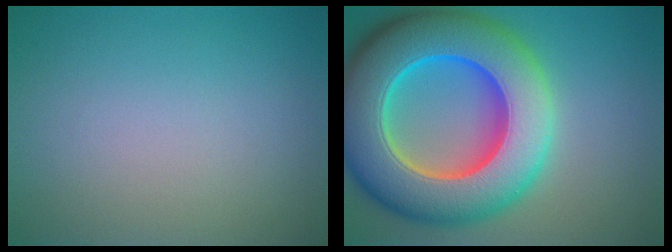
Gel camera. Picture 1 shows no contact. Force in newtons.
{"total": 15.6, "press": 15.6, "slide": 0.5}